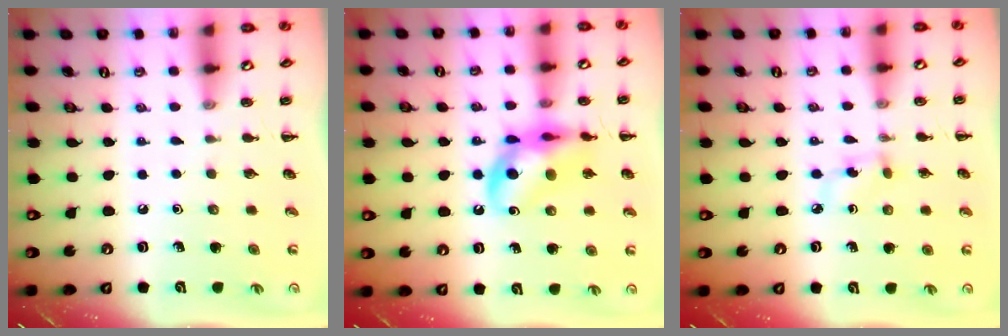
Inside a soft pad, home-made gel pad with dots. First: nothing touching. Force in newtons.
{"total": 13.2, "press": 12.9, "slide": 2.6}
{"total": 4.6, "press": 4.4, "slide": 1.5}